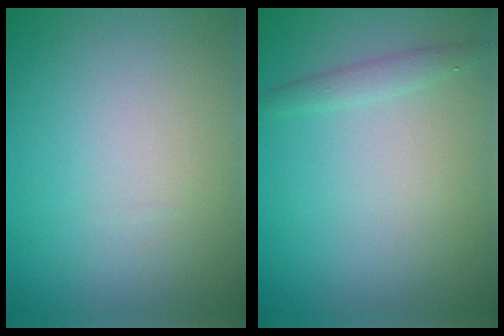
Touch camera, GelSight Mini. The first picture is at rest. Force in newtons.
{"total": 1.1, "press": 1.1, "slide": 0.0}